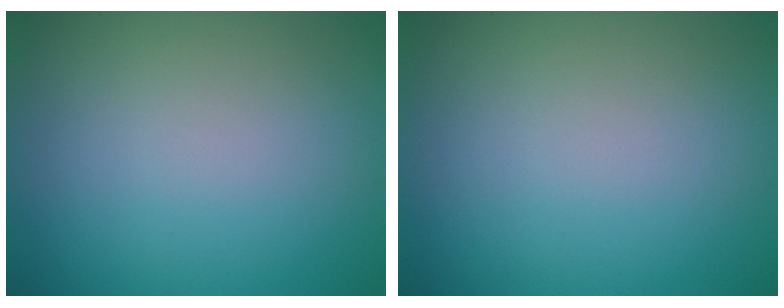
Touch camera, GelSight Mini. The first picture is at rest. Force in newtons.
{"total": 0.0}